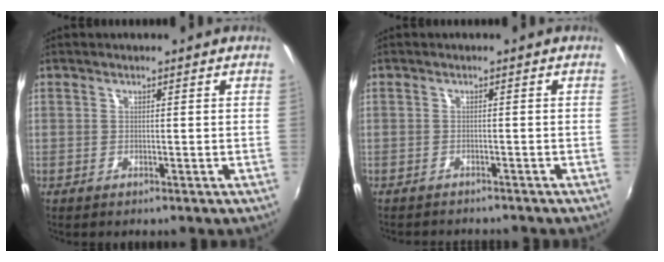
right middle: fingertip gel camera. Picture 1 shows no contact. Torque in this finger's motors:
{"motor_torque": [-0.05, -0.61, 0.03, 0.02]}